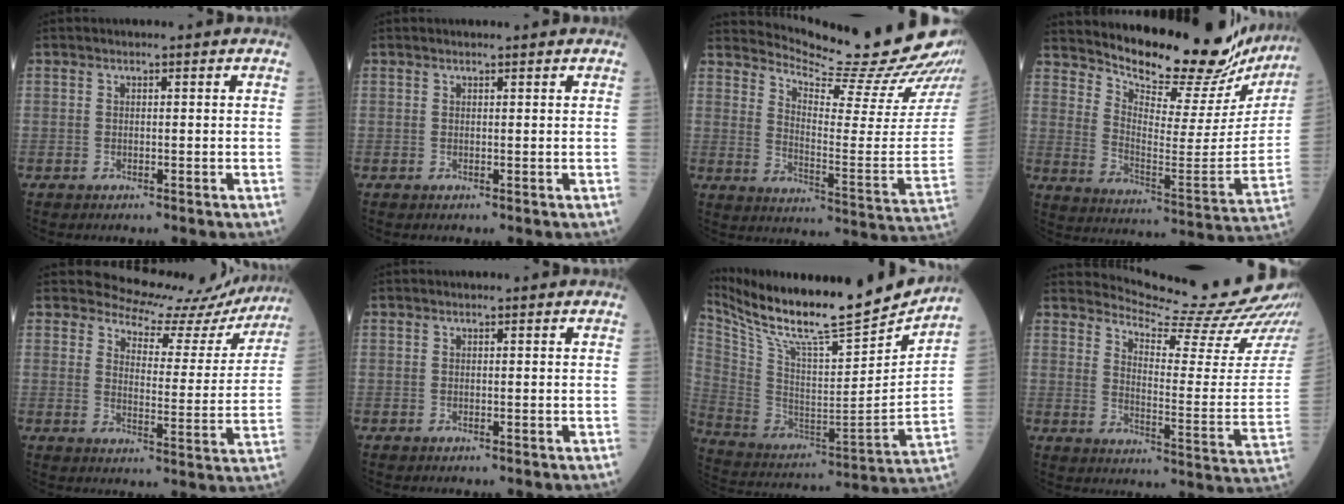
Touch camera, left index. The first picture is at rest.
{"total": 1.1, "force": [1.0, 0.0, 0.3], "torque": [-0.007, 0.006, 0.016]}
{"total": 19.2, "force": [18.1, -1.5, 6.1], "torque": [-0.111, -0.123, 0.243]}
{"total": 23.1, "force": [21.8, 4.2, 6.3], "torque": [-0.101, -0.094, 0.288]}
{"total": 13.1, "force": [12.5, 3.8, 0.5], "torque": [0.009, -0.031, 0.134]}
{"total": 0.0}
{"total": 23.6, "force": [21.2, 2.4, 10.1], "torque": [-0.205, -0.048, 0.345]}
{"total": 16.4, "force": [15.8, -2.0, 3.8], "torque": [-0.065, -0.121, 0.202]}